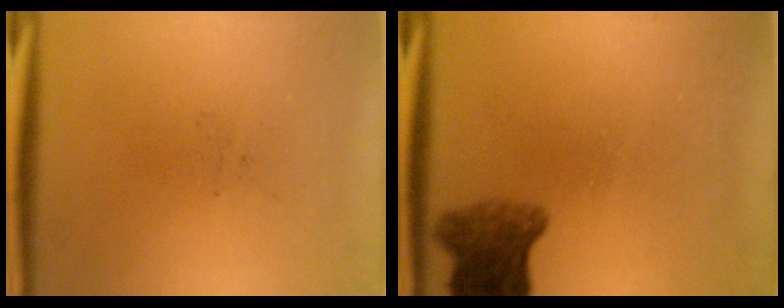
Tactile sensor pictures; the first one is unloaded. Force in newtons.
{"total": 5.7}